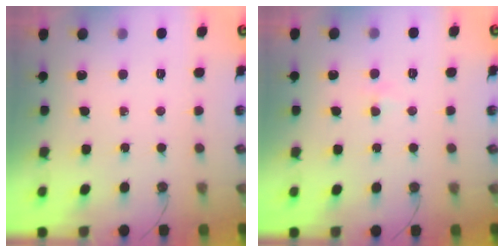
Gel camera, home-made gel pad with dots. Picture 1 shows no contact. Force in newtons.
{"total": 2.3, "press": 2.3, "slide": 0.4}